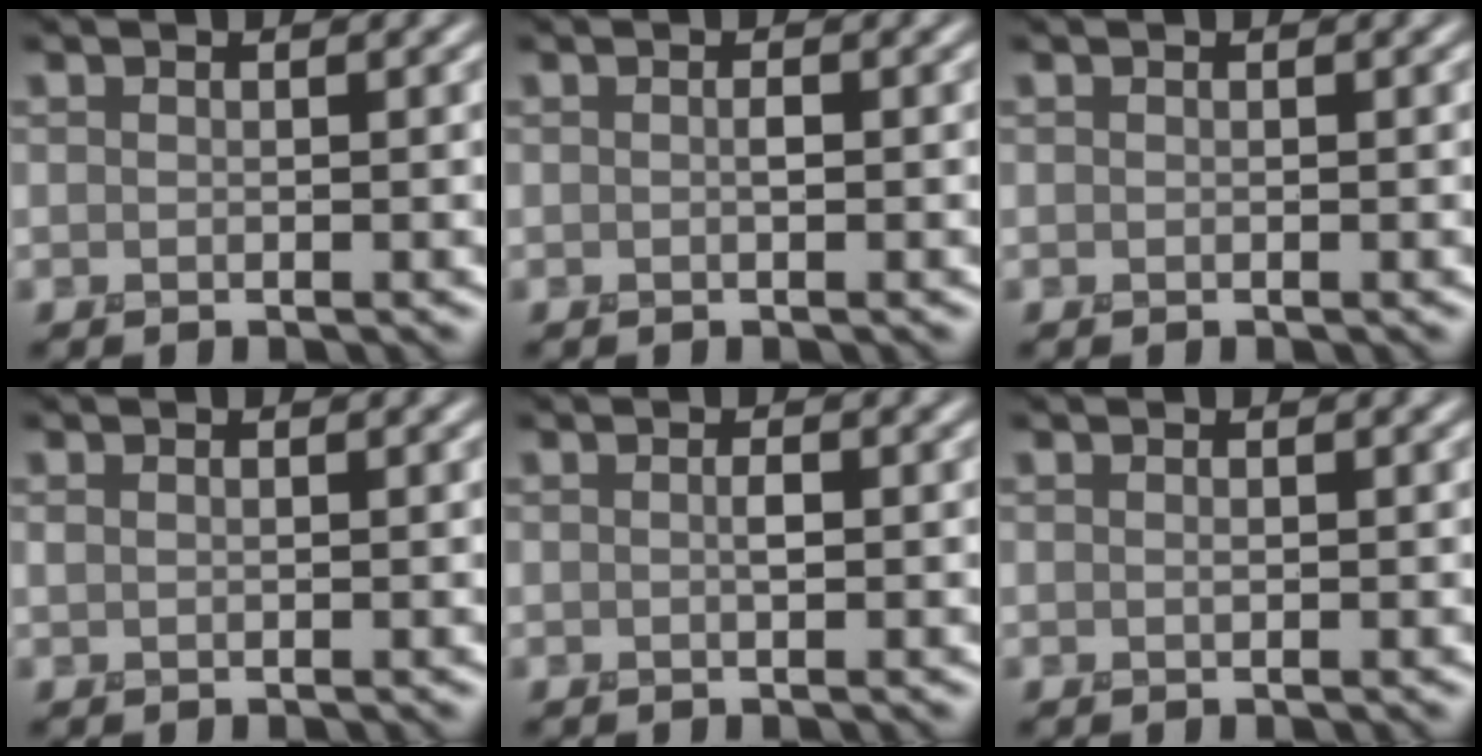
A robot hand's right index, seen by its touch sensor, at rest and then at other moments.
{"total": 0.6, "force": [0.0, 0.2, 0.6], "torque": [-0.013, 0.002, 0.000]}
{"total": 0.0}
{"total": 0.0}
{"total": 0.9, "force": [0.0, 0.3, 0.9], "torque": [-0.017, 0.004, 0.001]}
{"total": 0.0}